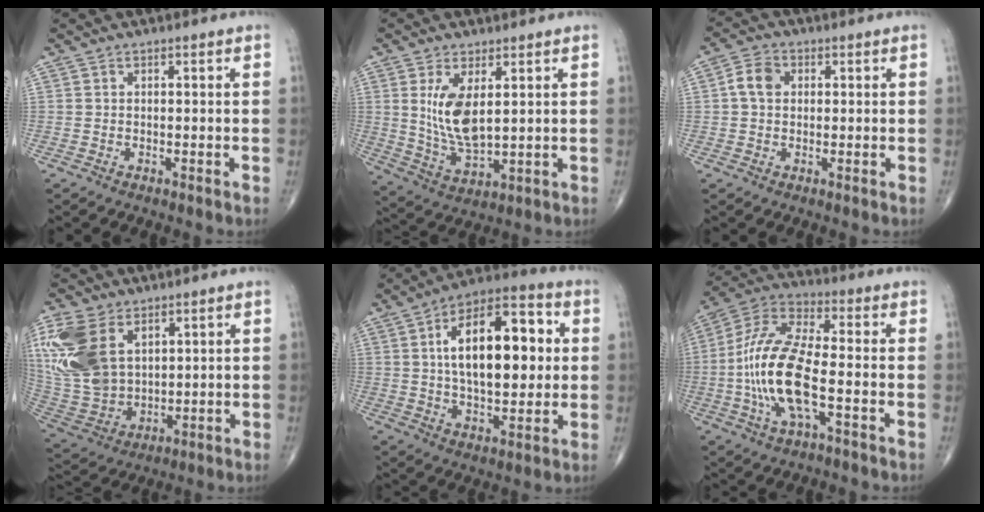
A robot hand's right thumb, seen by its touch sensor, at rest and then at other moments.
{"total": 9.8, "force": [2.4, 4.3, 8.4], "torque": [-0.162, -0.025, 0.060]}
{"total": 4.6, "force": [0.7, 3.5, 2.8], "torque": [-0.047, 0.011, 0.006]}
{"total": 19.1, "force": [7.1, 12.4, 12.7], "torque": [-0.282, -0.022, 0.150]}
{"total": 20.4, "force": [3.3, 10.0, 17.5], "torque": [-0.251, 0.013, 0.047]}
{"total": 16.3, "force": [-3.2, 5.5, 15.0], "torque": [-0.323, 0.026, -0.067]}